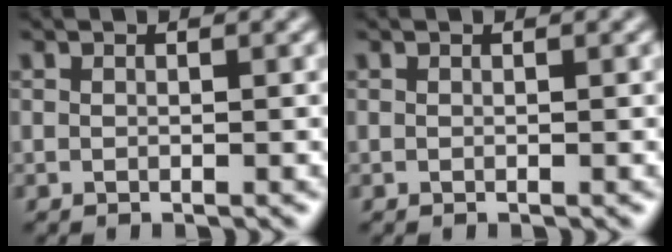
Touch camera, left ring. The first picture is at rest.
{"total": 0.0}